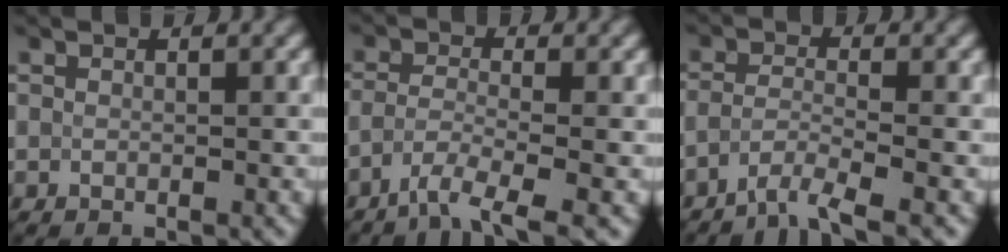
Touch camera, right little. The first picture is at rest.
{"total": 3.7, "force": [-3.0, 0.2, 2.2], "torque": [-0.038, -0.001, -0.062]}
{"total": 3.0, "force": [-2.7, 0.0, 1.3], "torque": [-0.020, -0.001, -0.061]}